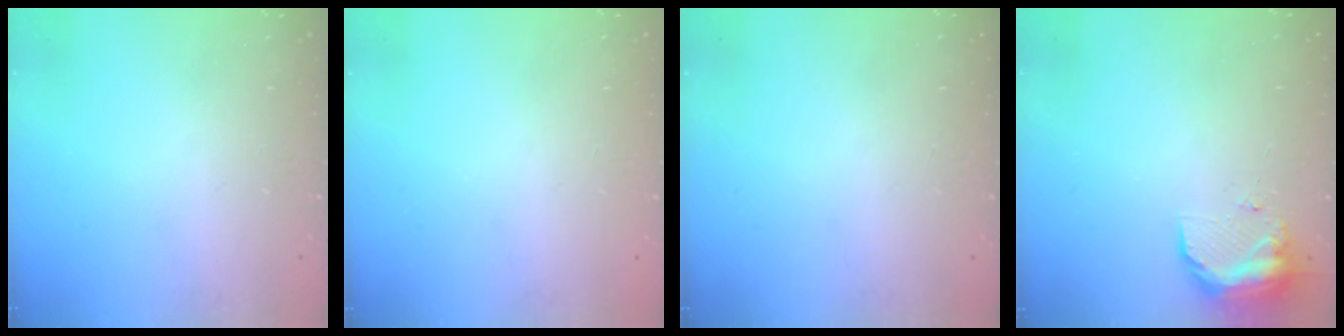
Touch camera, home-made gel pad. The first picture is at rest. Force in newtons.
{"total": 0.0}
{"total": 0.0}
{"total": 9.9, "press": 9.4, "slide": 3.1}